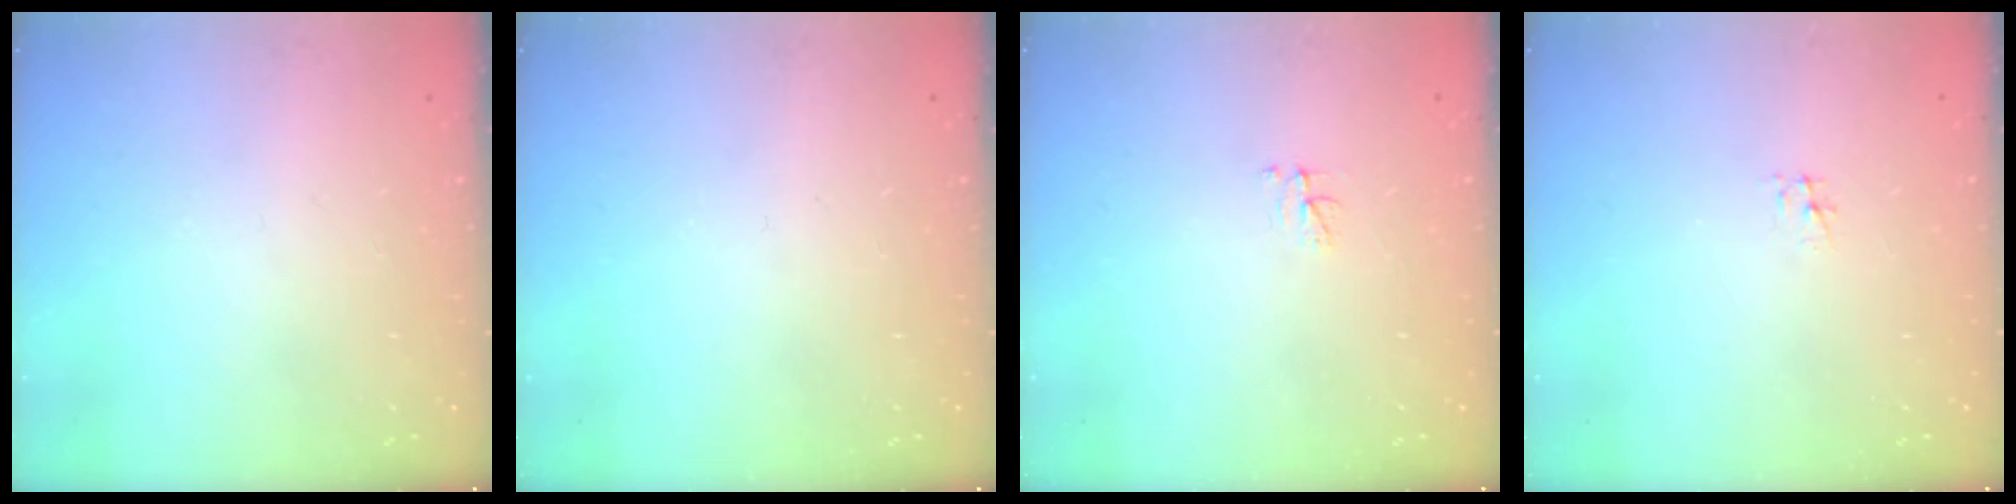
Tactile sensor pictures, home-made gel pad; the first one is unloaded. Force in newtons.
{"total": 0.0}
{"total": 2.9, "press": 2.9, "slide": 0.4}
{"total": 2.3, "press": 2.3, "slide": 0.3}